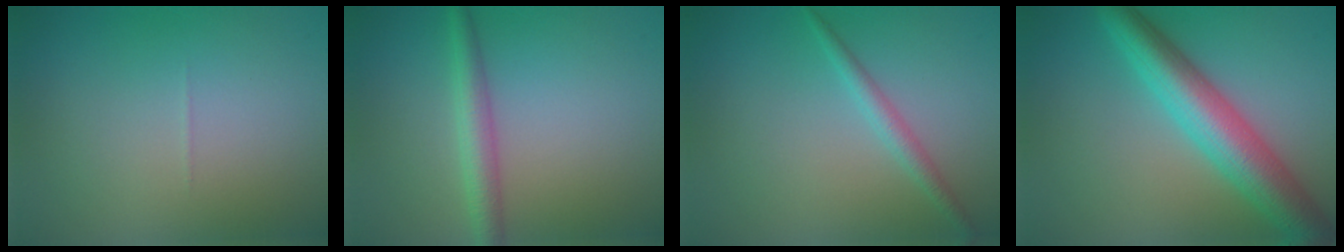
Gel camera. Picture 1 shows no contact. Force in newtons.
{"total": 2.7, "press": 2.7, "slide": 0.1}
{"total": 1.7, "press": 1.7, "slide": 0.1}
{"total": 7.3, "press": 7.2, "slide": 0.3}